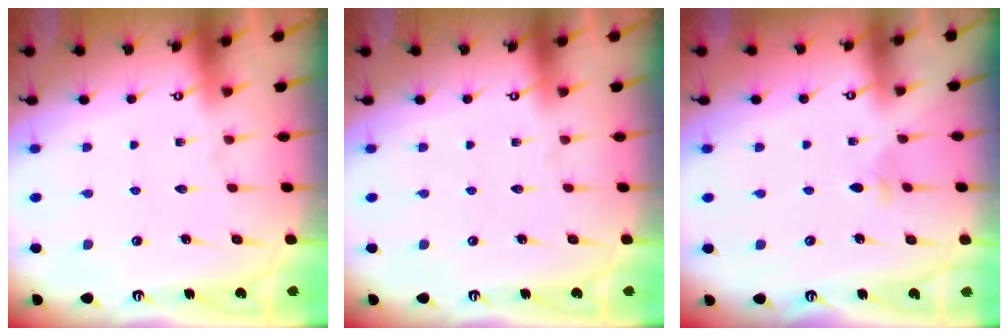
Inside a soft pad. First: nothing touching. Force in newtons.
{"total": 0.0}
{"total": 2.0, "press": 2.0, "slide": 0.5}